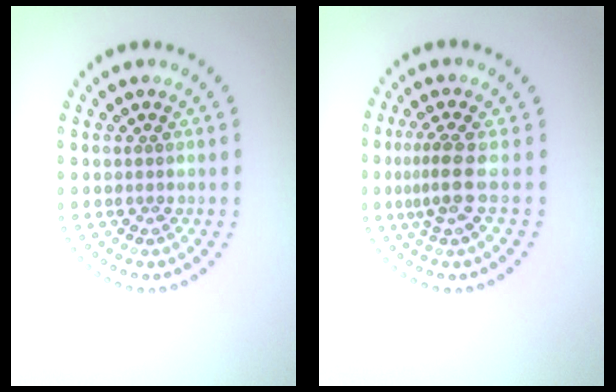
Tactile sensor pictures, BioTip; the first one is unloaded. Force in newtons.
{"total": 2.5, "press": 1.9, "slide": 1.6}